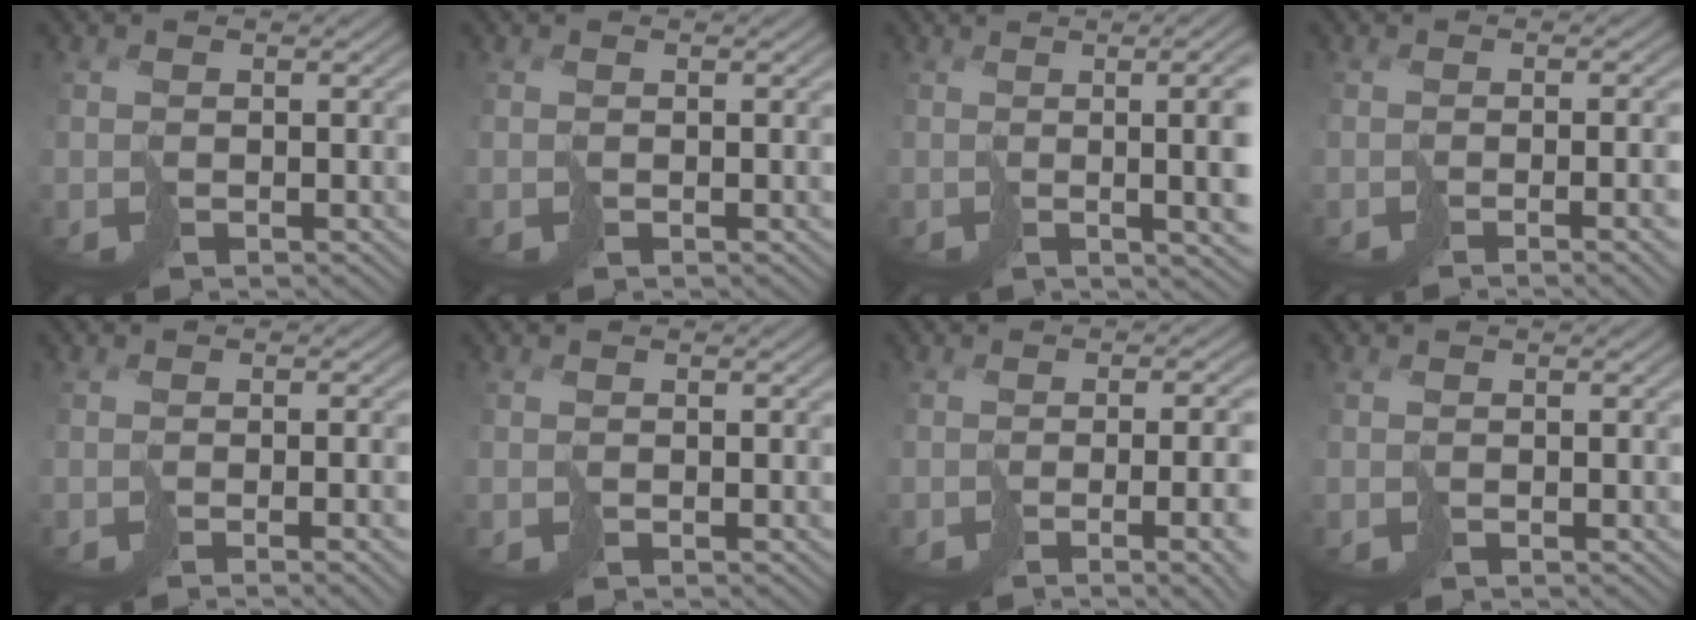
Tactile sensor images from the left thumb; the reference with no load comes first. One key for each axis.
{"total": 0.0}
{"total": 15.7, "fx": 0.5, "fy": 6.4, "fz": 14.4, "tx": -0.163, "ty": 0.029, "tz": 0.023}
{"total": 5.9, "fx": -1.7, "fy": 1.6, "fz": 5.4, "tx": -0.066, "ty": -0.008, "tz": -0.020}
{"total": 3.6, "fx": -1.1, "fy": 0.7, "fz": 3.4, "tx": -0.047, "ty": -0.001, "tz": -0.020}
{"total": 0.0}
{"total": 11.2, "fx": -2.7, "fy": 4.2, "fz": 10.1, "tx": -0.113, "ty": -0.018, "tz": -0.025}
{"total": 0.0}